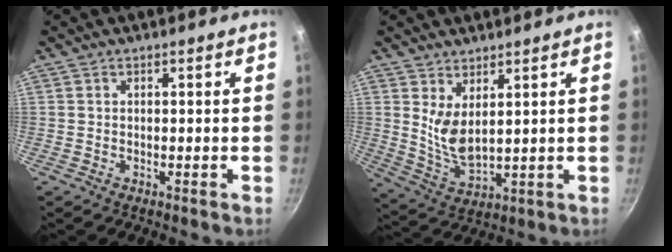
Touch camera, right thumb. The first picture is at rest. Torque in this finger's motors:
{"motor_torque": [-0.68, 1.14, 0.48, 0.96, 0.10]}